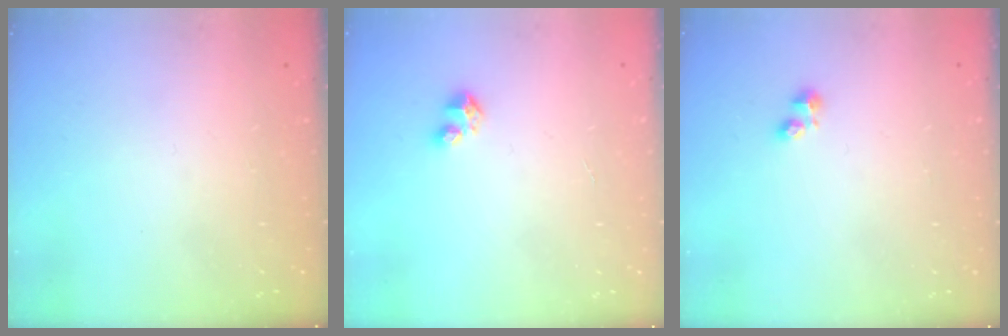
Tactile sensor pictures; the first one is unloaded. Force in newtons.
{"total": 2.9, "press": 2.9, "slide": 0.3}
{"total": 2.1, "press": 2.1, "slide": 0.3}